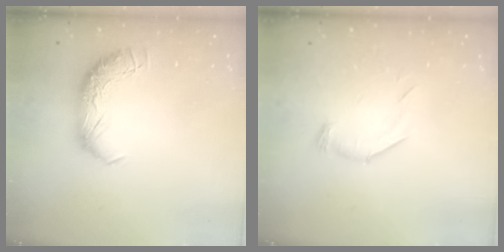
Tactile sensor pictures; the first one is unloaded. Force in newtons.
{"total": 6.8, "press": 6.7, "slide": 0.8}